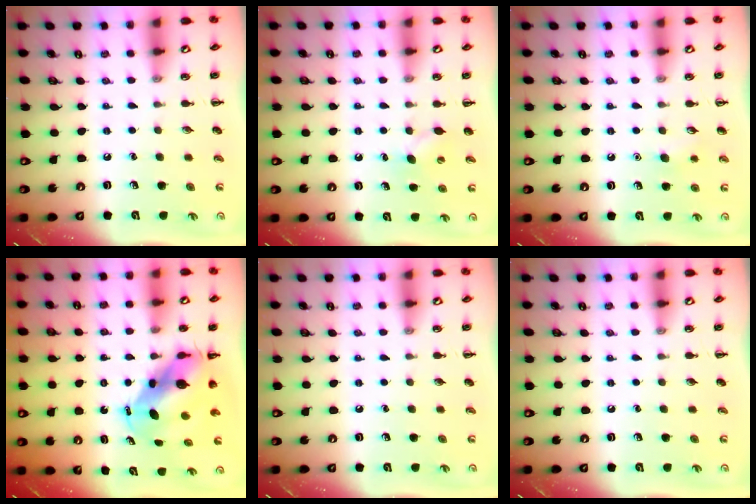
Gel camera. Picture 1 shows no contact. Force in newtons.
{"total": 4.5, "press": 4.4, "slide": 1.1}
{"total": 6.1, "press": 6.0, "slide": 1.4}
{"total": 6.8, "press": 6.6, "slide": 1.4}
{"total": 0.0}
{"total": 0.0}